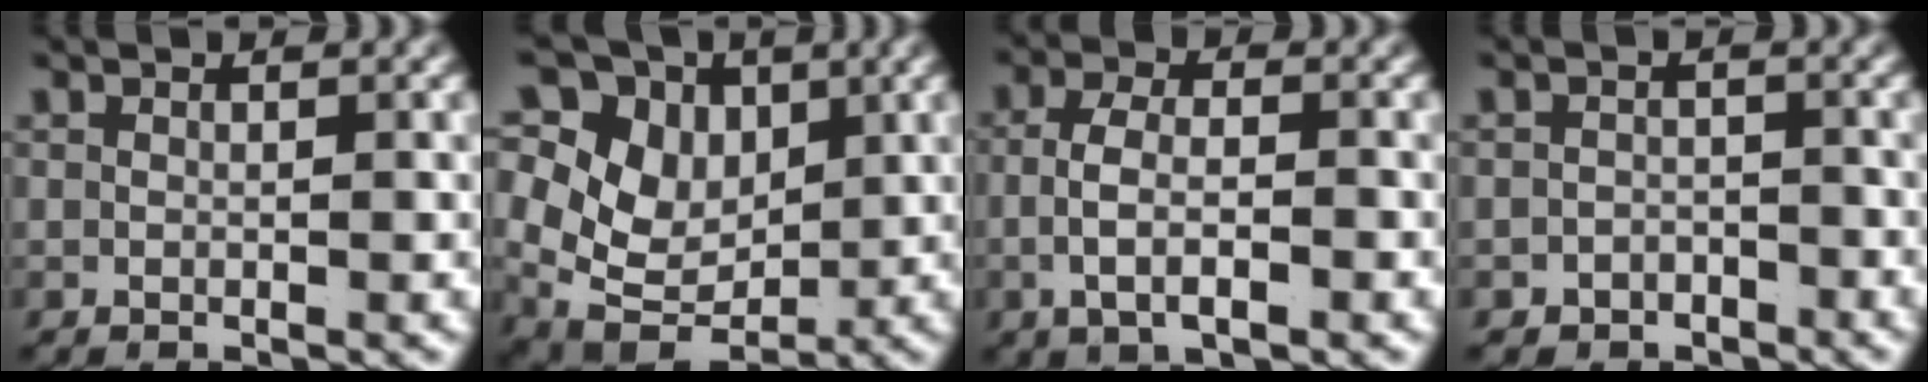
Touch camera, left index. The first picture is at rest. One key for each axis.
{"total": 12.9, "fx": 0.1, "fy": 10.5, "fz": 7.5, "tx": -0.153, "ty": -0.043, "tz": 0.013}
{"total": 4.0, "fx": -1.0, "fy": 1.9, "fz": 3.4, "tx": -0.069, "ty": -0.008, "tz": -0.012}
{"total": 2.7, "fx": -2.3, "fy": 1.4, "fz": -0.3, "tx": 0.013, "ty": -0.014, "tz": -0.036}